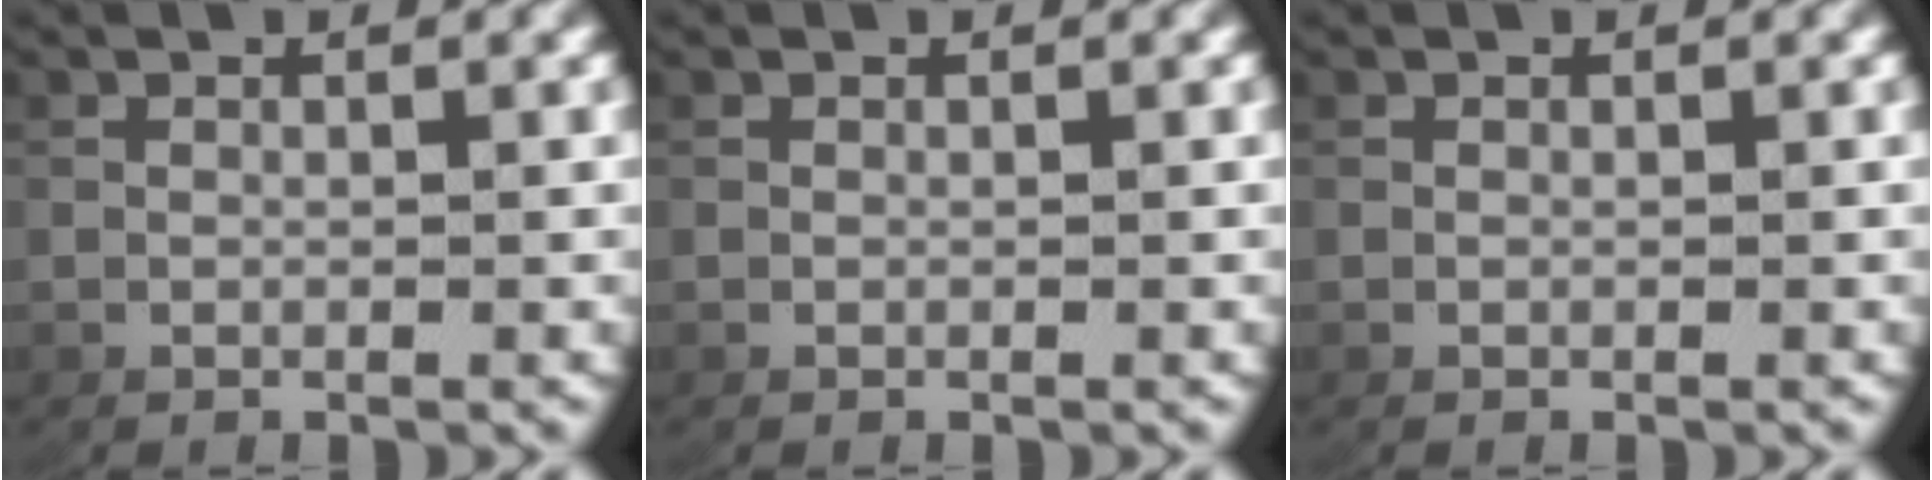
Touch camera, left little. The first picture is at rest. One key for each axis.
{"total": 0.0}
{"total": 0.0}